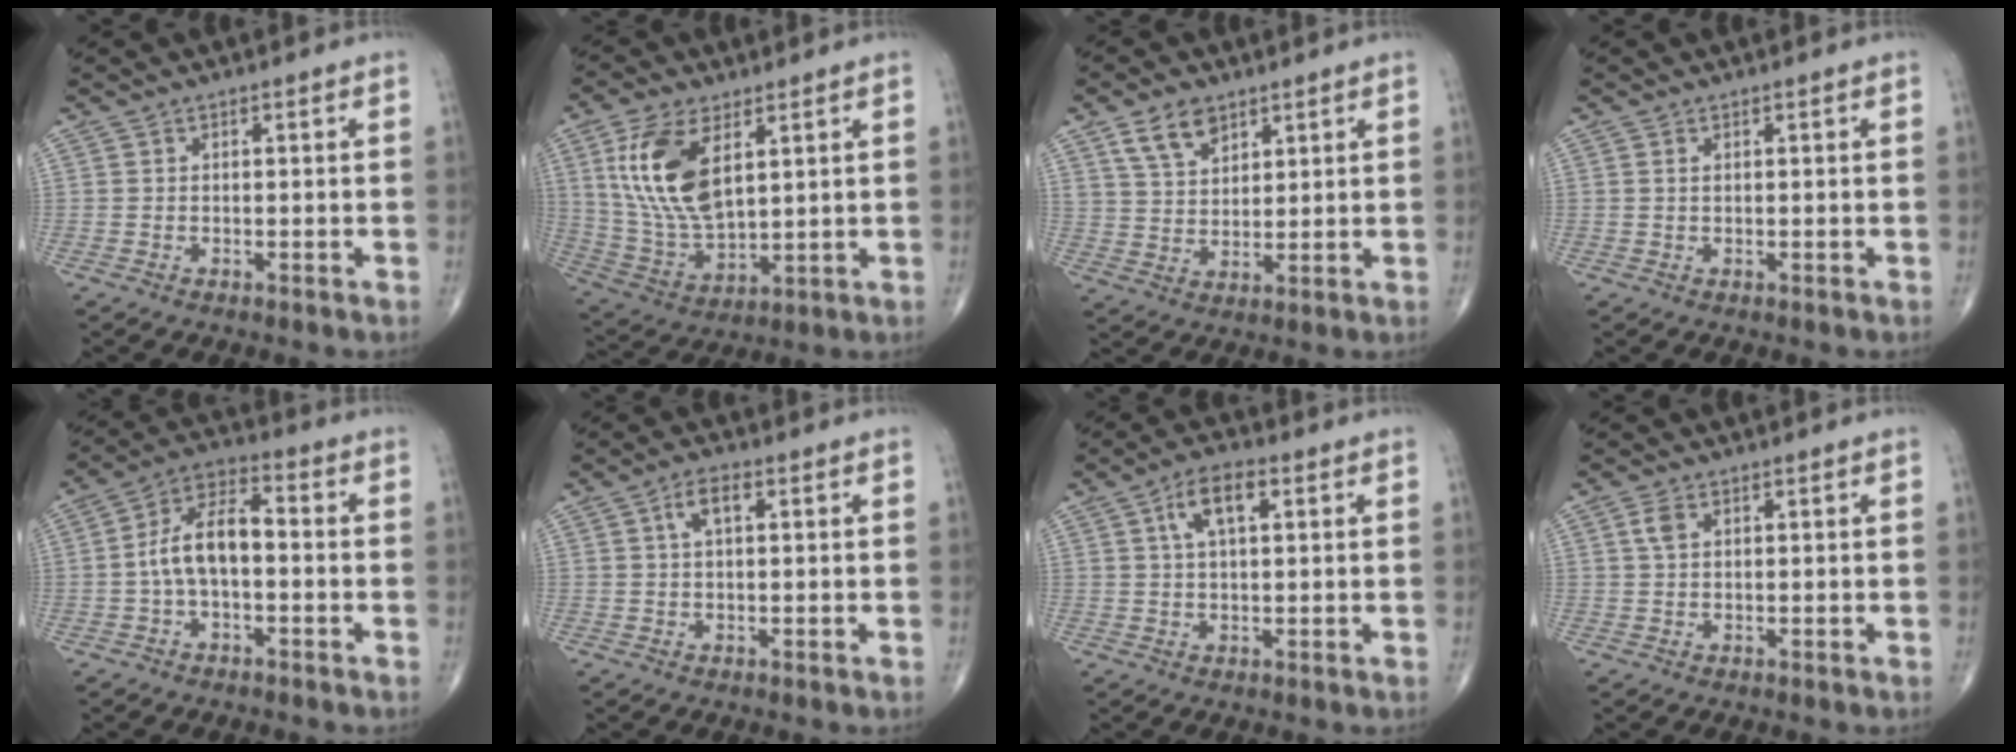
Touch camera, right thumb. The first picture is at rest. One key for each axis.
{"total": 15.6, "fx": 5.4, "fy": 7.7, "fz": 12.4, "tx": -0.247, "ty": -0.021, "tz": 0.116}
{"total": 7.4, "fx": 4.5, "fy": 4.4, "fz": 3.8, "tx": -0.055, "ty": -0.024, "tz": 0.089}
{"total": 0.6, "fx": 0.2, "fy": 0.2, "fz": 0.5, "tx": -0.013, "ty": 0.004, "tz": 0.006}
{"total": 9.6, "fx": -1.0, "fy": 4.8, "fz": 8.2, "tx": -0.152, "ty": 0.040, "tz": -0.027}
{"total": 3.9, "fx": 1.1, "fy": 1.7, "fz": 3.3, "tx": -0.064, "ty": 0.011, "tz": 0.020}
{"total": 6.8, "fx": 2.3, "fy": 3.0, "fz": 5.7, "tx": -0.105, "ty": 0.008, "tz": 0.039}
{"total": 2.3, "fx": 0.8, "fy": 1.3, "fz": 1.7, "tx": -0.039, "ty": 0.009, "tz": 0.018}